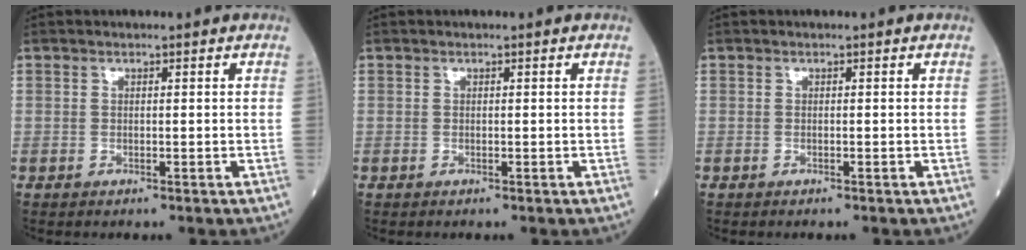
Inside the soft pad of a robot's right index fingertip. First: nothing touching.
{"total": 0.0}
{"total": 0.0}